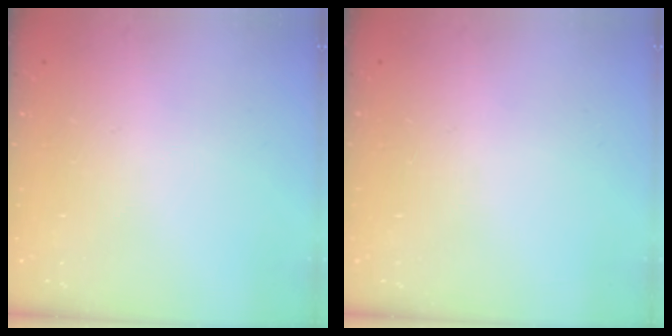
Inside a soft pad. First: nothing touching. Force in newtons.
{"total": 0.0}